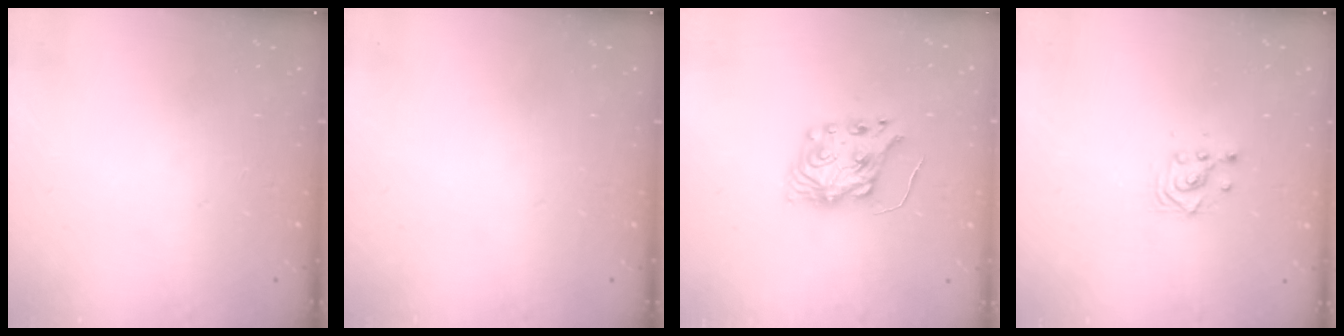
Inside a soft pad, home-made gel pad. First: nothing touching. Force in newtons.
{"total": 0.0}
{"total": 7.1, "press": 7.0, "slide": 0.7}
{"total": 3.2, "press": 3.2, "slide": 0.2}